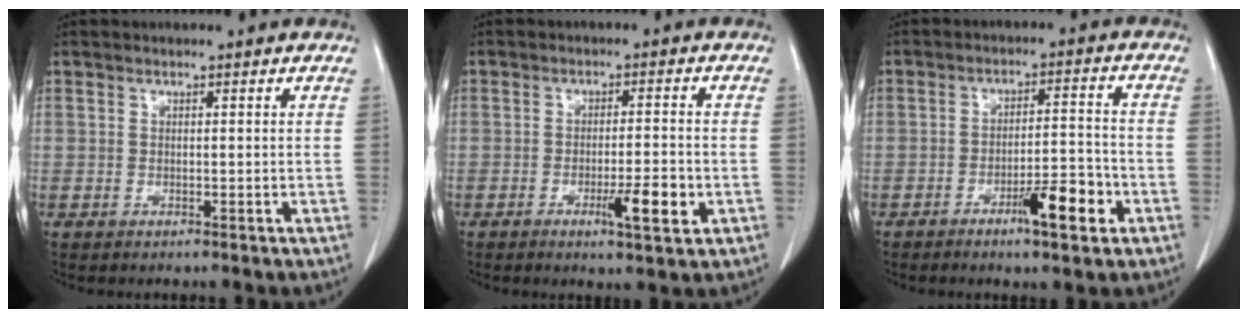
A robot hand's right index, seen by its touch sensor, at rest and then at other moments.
{"total": 6.1, "force": [-2.3, 0.8, 5.6], "torque": [-0.088, -0.005, -0.033]}
{"total": 7.7, "force": [-4.0, 1.3, 6.5], "torque": [-0.099, 0.004, -0.058]}